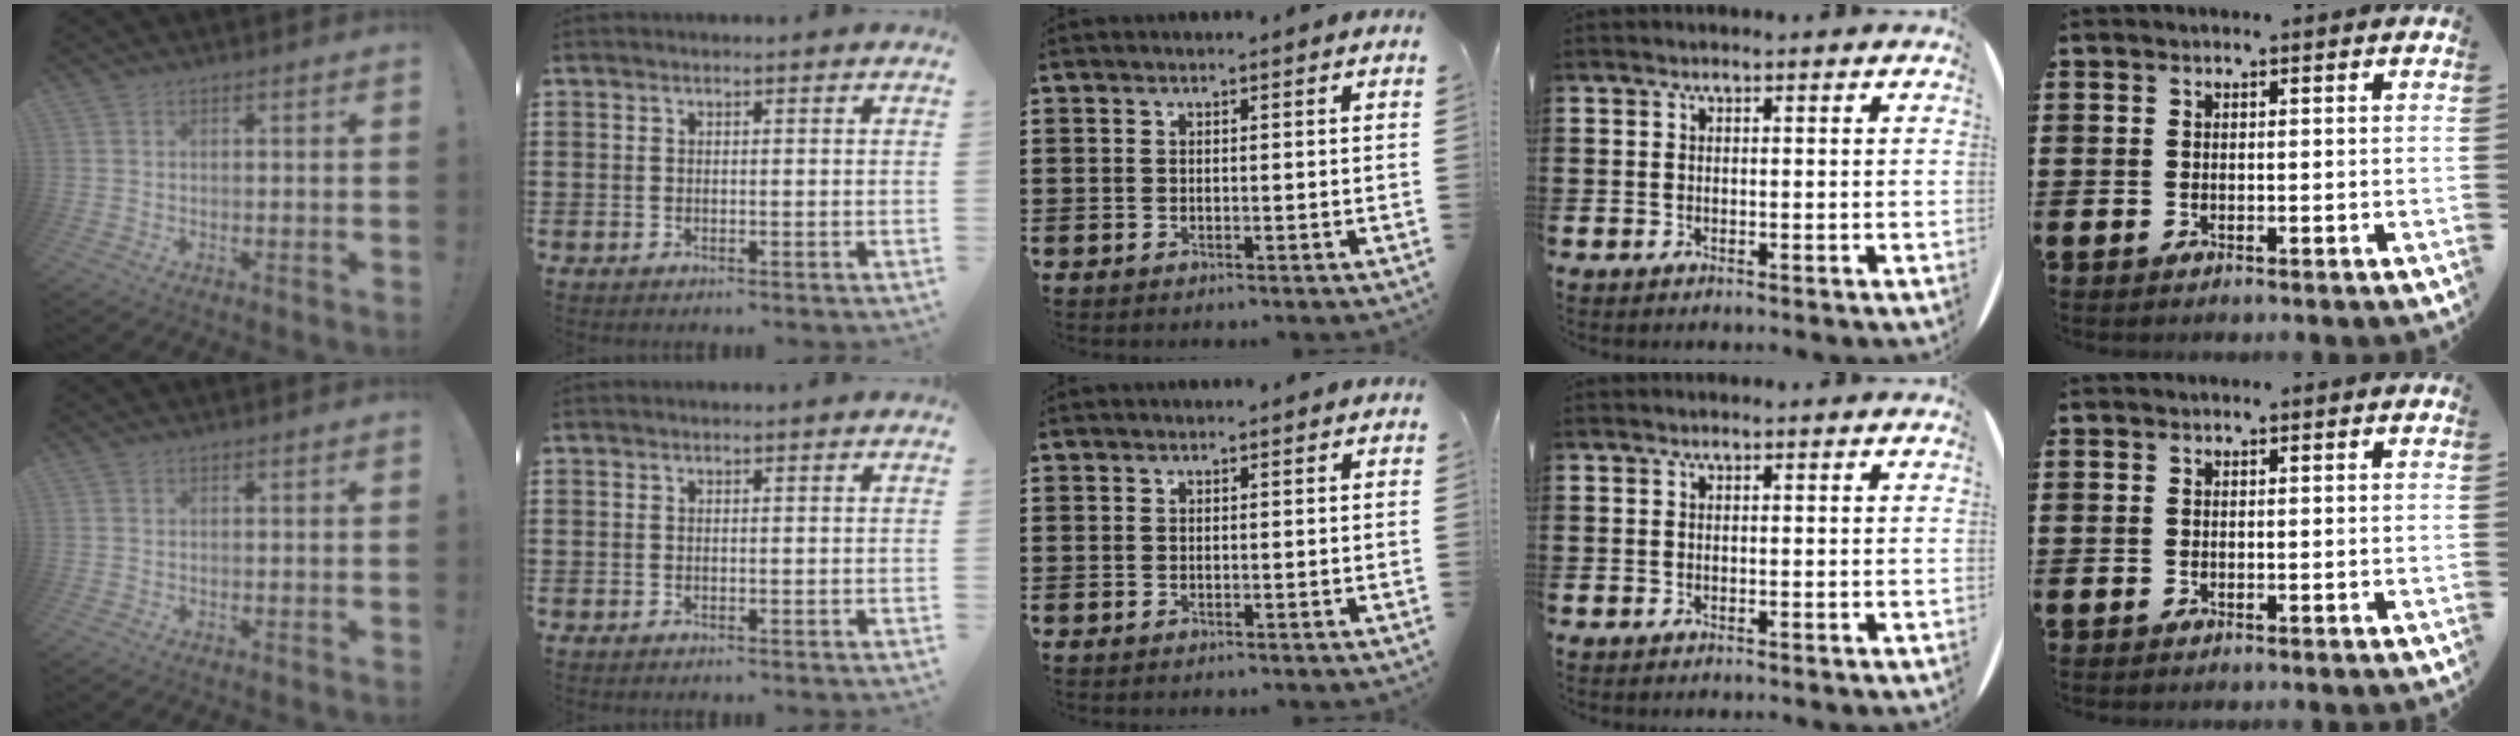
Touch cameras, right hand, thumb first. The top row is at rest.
{}